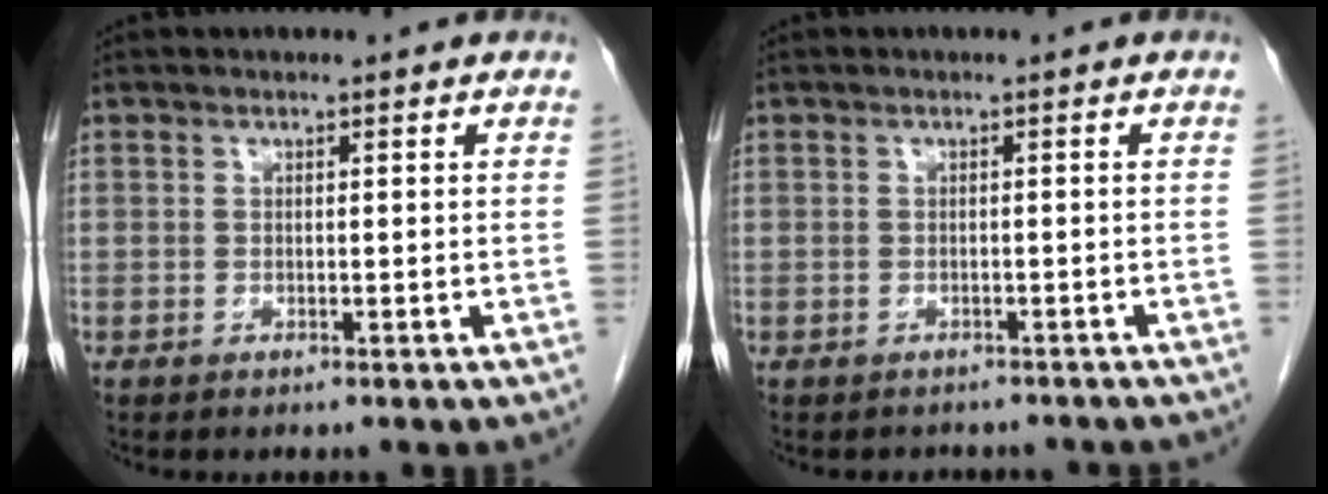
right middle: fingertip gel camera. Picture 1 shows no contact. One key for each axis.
{"total": 5.0, "fx": -4.5, "fy": 1.9, "fz": 1.2, "tx": -0.015, "ty": 0.000, "tz": -0.048}